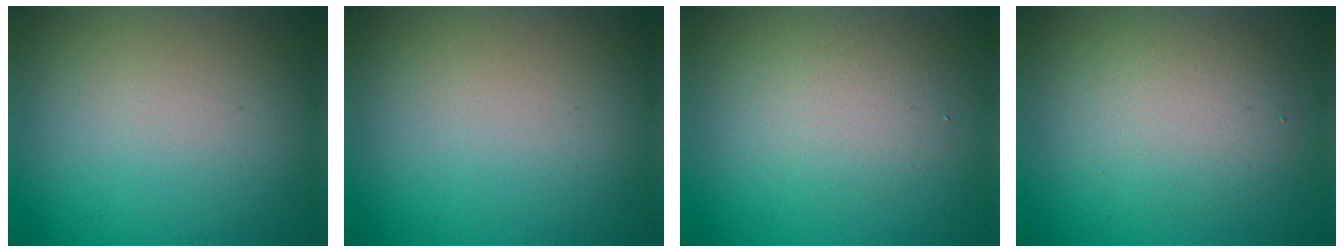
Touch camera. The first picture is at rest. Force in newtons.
{"total": 0.0}
{"total": 2.7, "press": 2.7, "slide": 0.0}
{"total": 3.9, "press": 3.9, "slide": 0.5}